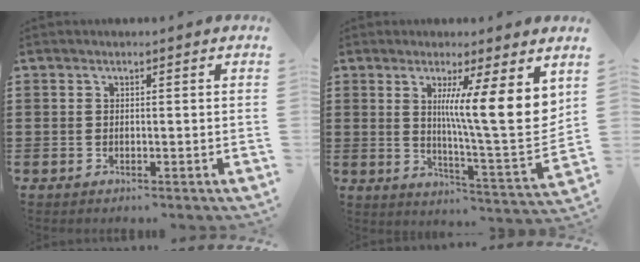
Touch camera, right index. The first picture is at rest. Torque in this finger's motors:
{"motor_torque": [1.35, 0.79, 0.88, 0.21]}